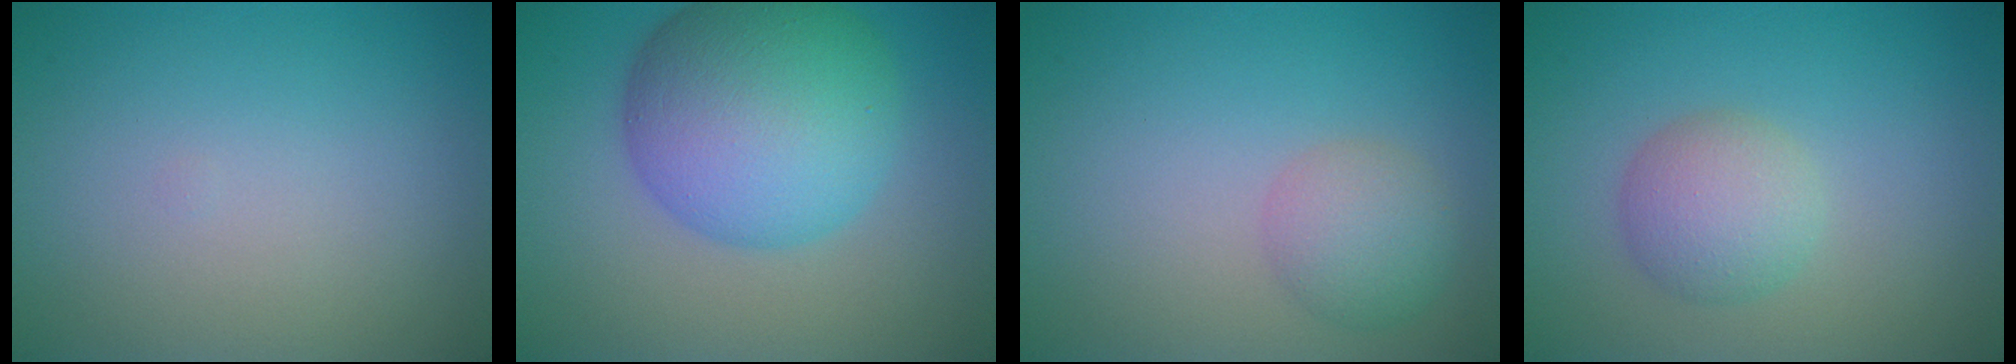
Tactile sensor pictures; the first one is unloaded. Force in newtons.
{"total": 10.6, "press": 10.6, "slide": 0.1}
{"total": 2.8, "press": 2.8, "slide": 0.1}
{"total": 3.3, "press": 3.3, "slide": 0.3}